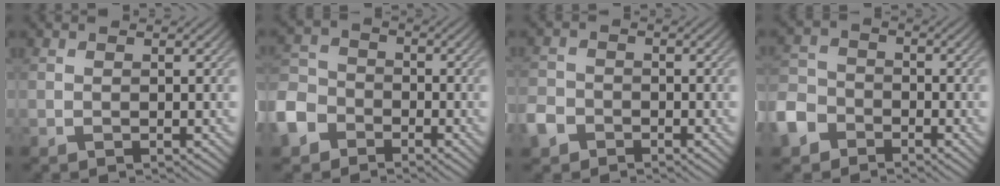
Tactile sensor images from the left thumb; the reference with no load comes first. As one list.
[{"total": 7.9, "force": [-4.5, 5.6, 3.2], "torque": [-0.100, -0.011, -0.110]}, {"total": 3.8, "force": [-2.4, 2.7, 1.2], "torque": [-0.036, -0.003, -0.057]}, {"total": 6.8, "force": [-4.1, 4.8, 2.6], "torque": [-0.076, -0.009, -0.102]}]